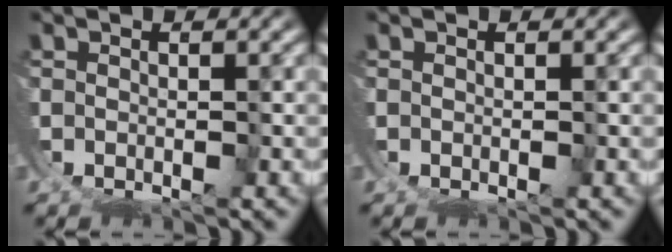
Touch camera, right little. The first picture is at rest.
{"total": 0.0}